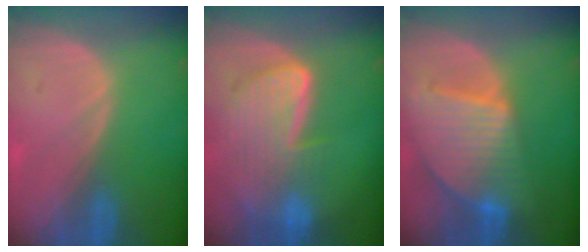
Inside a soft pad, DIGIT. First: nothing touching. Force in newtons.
{"total": 9.2, "press": 8.0, "slide": 4.7}
{"total": 9.5, "press": 8.2, "slide": 4.8}